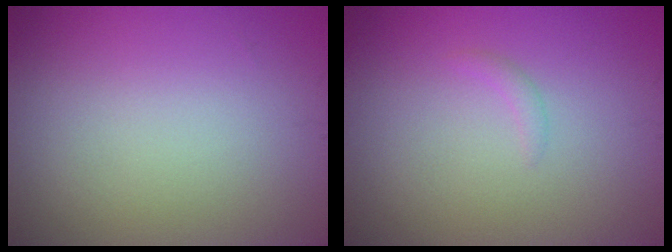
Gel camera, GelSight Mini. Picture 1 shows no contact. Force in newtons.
{"total": 0.7, "press": 0.7, "slide": 0.1}